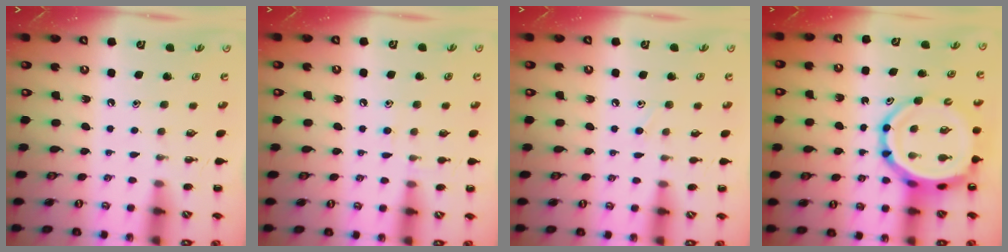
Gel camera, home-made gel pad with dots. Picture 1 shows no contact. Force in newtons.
{"total": 6.3, "press": 6.0, "slide": 2.0}
{"total": 6.4, "press": 6.0, "slide": 2.1}
{"total": 13.1, "press": 12.5, "slide": 3.9}